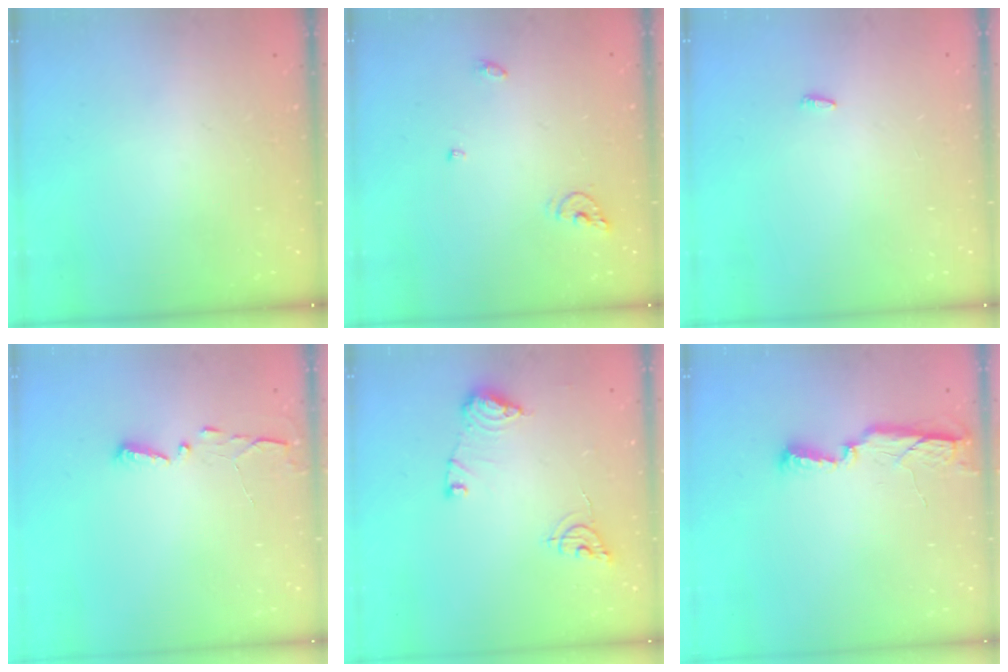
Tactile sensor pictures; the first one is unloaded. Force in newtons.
{"total": 6.2, "press": 6.2, "slide": 0.4}
{"total": 2.1, "press": 1.9, "slide": 0.7}
{"total": 3.1, "press": 3.1, "slide": 0.3}
{"total": 10.2, "press": 10.2, "slide": 0.6}
{"total": 6.6, "press": 6.5, "slide": 1.1}